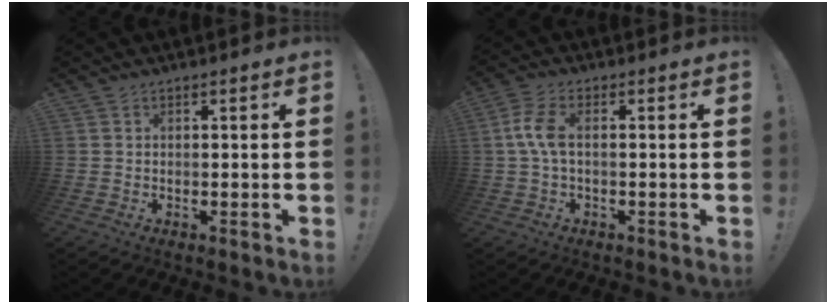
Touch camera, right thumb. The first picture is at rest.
{"total": 6.8, "force": [-0.1, 3.2, 5.9], "torque": [-0.128, 0.008, 0.001]}